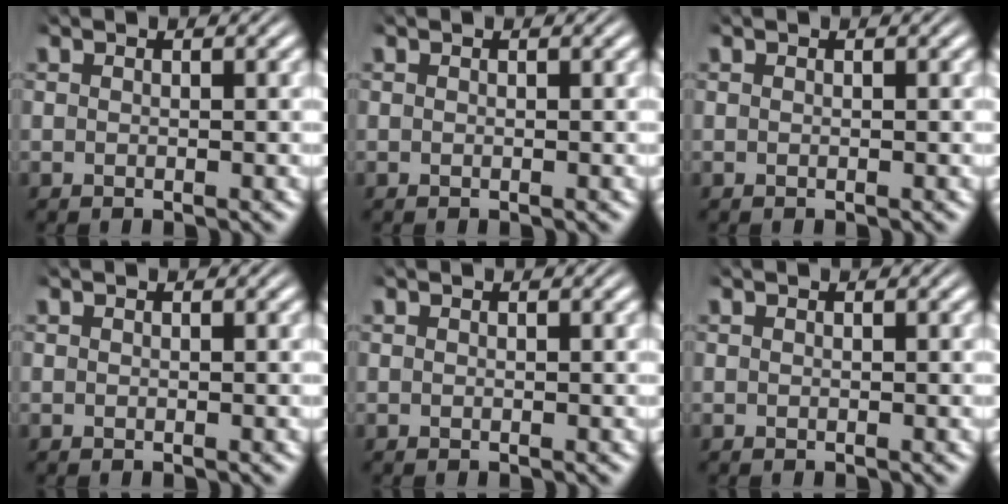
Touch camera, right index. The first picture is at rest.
{"total": 0.0}
{"total": 0.0}
{"total": 0.0}
{"total": 0.0}
{"total": 0.0}